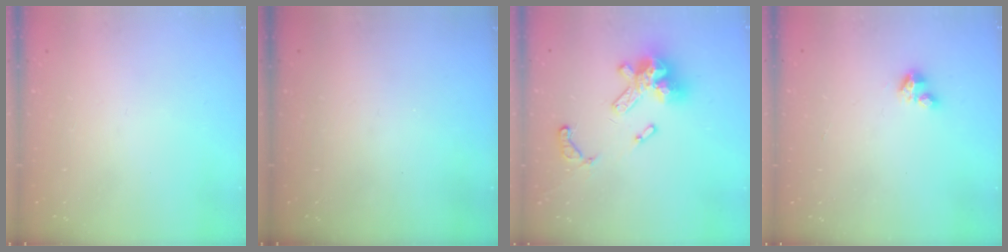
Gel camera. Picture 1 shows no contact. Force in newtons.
{"total": 0.0}
{"total": 15.1, "press": 15.1, "slide": 1.0}
{"total": 2.8, "press": 2.8, "slide": 0.2}